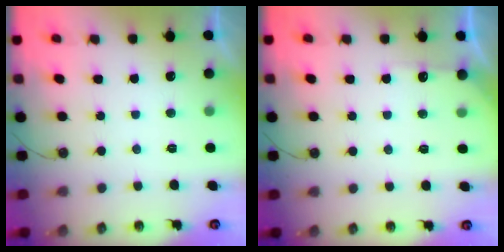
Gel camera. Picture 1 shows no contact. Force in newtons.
{"total": 3.8, "press": 3.8, "slide": 0.4}